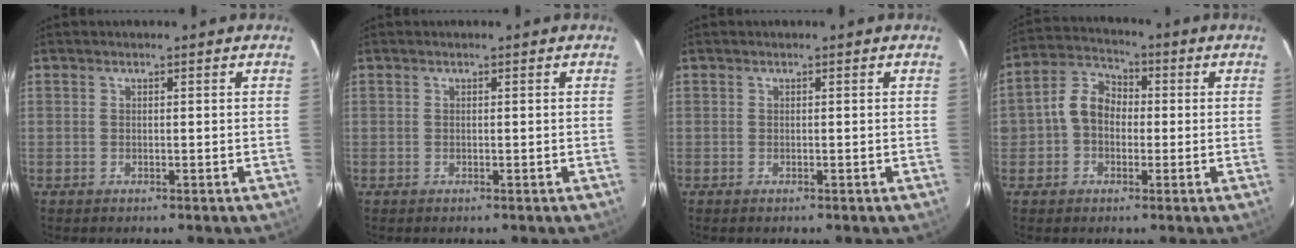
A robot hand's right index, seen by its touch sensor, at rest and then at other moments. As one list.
[{"total": 0.0}, {"total": 0.0}, {"total": 7.5, "force": [-0.7, 6.2, 4.2], "torque": [-0.084, 0.029, -0.016]}]